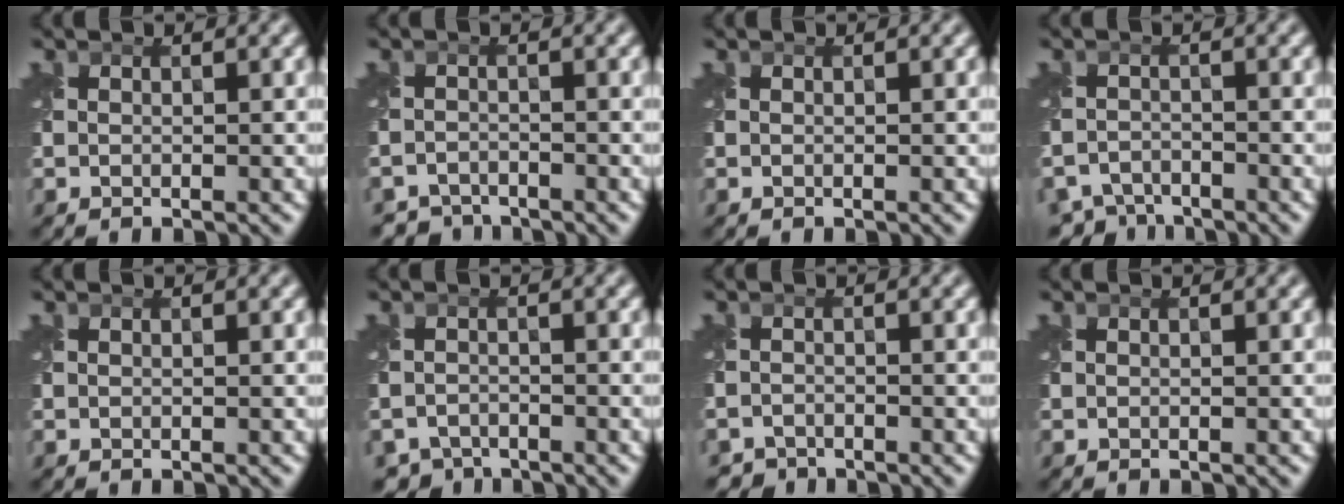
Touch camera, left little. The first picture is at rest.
{"total": 2.9, "force": [-2.8, 0.6, -0.2], "torque": [0.013, -0.010, -0.055]}
{"total": 0.0}
{"total": 4.2, "force": [-4.0, 1.1, 0.5], "torque": [-0.002, -0.013, -0.076]}
{"total": 0.0}
{"total": 3.2, "force": [-3.0, 1.0, 0.1], "torque": [0.006, -0.012, -0.060]}
{"total": 2.1, "force": [-2.0, 0.4, -0.4], "torque": [0.017, -0.006, -0.043]}
{"total": 0.0}